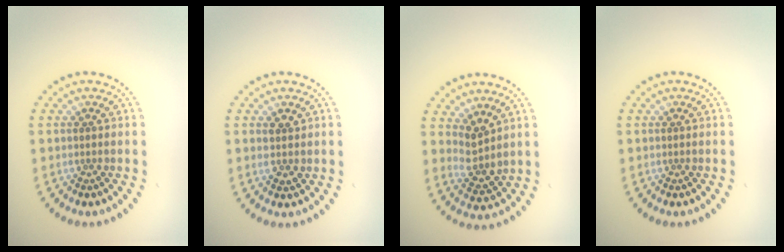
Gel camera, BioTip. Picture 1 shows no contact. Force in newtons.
{"total": 1.7, "press": 1.6, "slide": 0.6}
{"total": 2.6, "press": 2.0, "slide": 1.6}
{"total": 0.0}